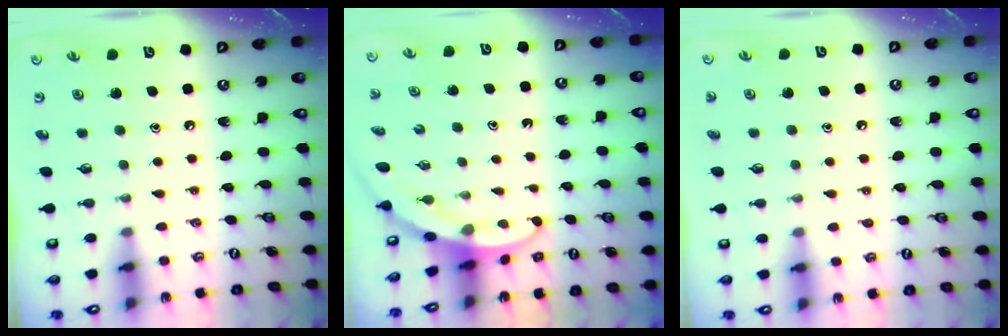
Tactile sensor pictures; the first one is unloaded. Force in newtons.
{"total": 3.3, "press": 3.3, "slide": 0.1}
{"total": 2.0, "press": 2.0, "slide": 0.2}